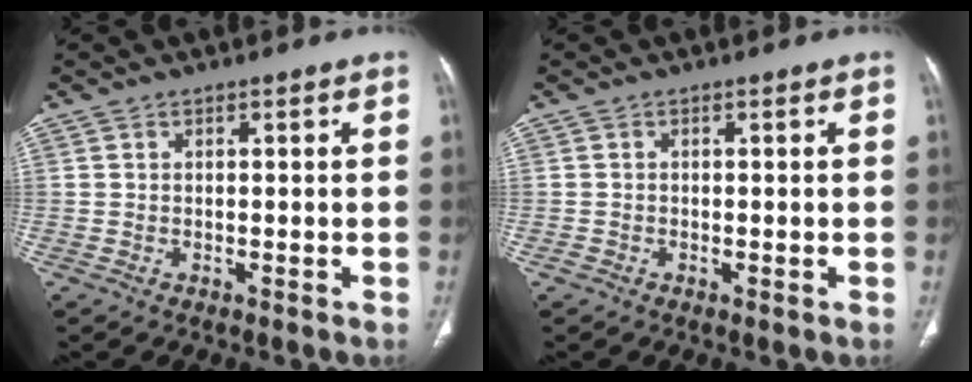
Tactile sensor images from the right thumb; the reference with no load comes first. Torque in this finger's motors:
{"motor_torque": [0.14, -0.32, -0.13, 0.03, -0.05]}